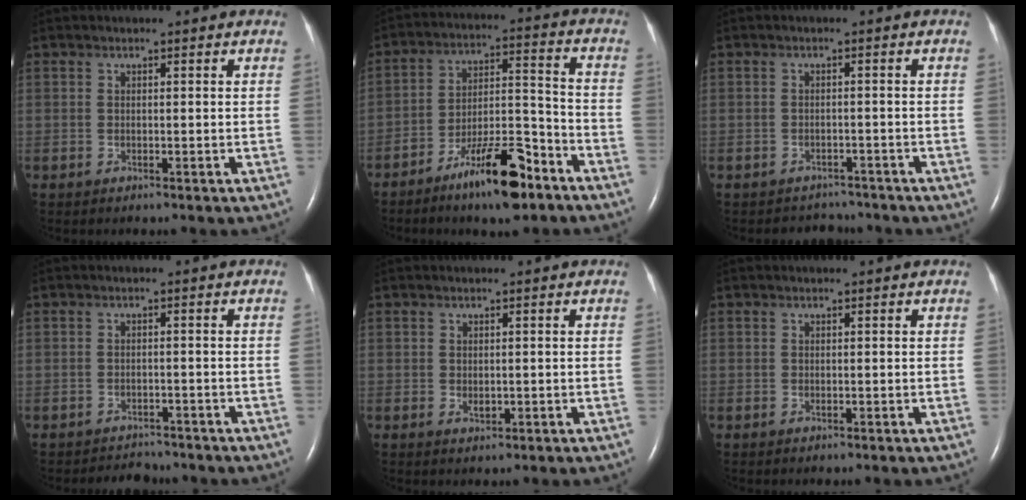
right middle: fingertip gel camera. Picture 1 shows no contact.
{"total": 12.9, "force": [-8.7, 2.9, 9.1], "torque": [-0.154, 0.008, -0.148]}
{"total": 3.4, "force": [-3.1, 1.4, -0.6], "torque": [0.003, 0.007, -0.044]}
{"total": 2.9, "force": [-2.7, 0.9, -0.4], "torque": [0.000, -0.002, -0.041]}
{"total": 1.2, "force": [-0.1, 0.8, 0.8], "torque": [-0.015, -0.002, 0.000]}
{"total": 0.0}